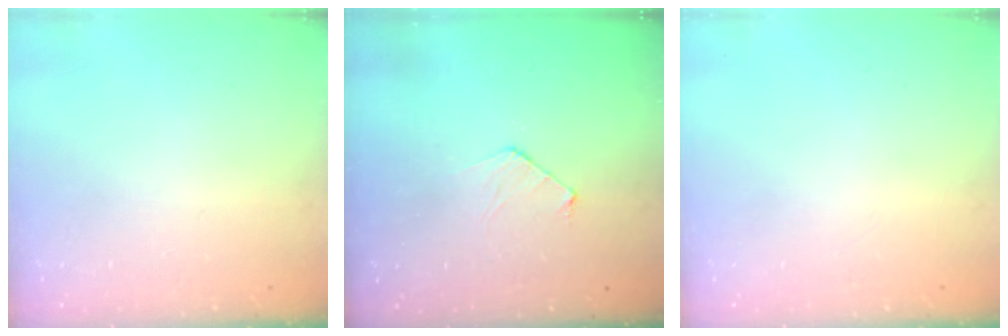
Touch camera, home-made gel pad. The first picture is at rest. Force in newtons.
{"total": 5.5, "press": 5.5, "slide": 0.5}
{"total": 0.0}